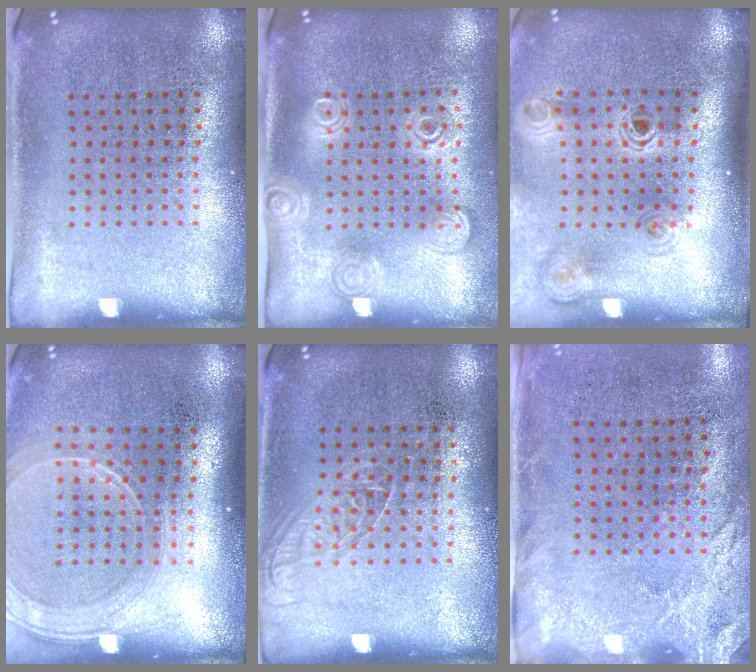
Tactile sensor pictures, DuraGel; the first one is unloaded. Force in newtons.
{"total": 1.7, "press": 1.4, "slide": 1.0}
{"total": 1.3, "press": 1.2, "slide": 0.5}
{"total": 1.8, "press": 1.6, "slide": 0.8}
{"total": 1.2, "press": 1.1, "slide": 0.5}
{"total": 2.5, "press": 1.9, "slide": 1.6}